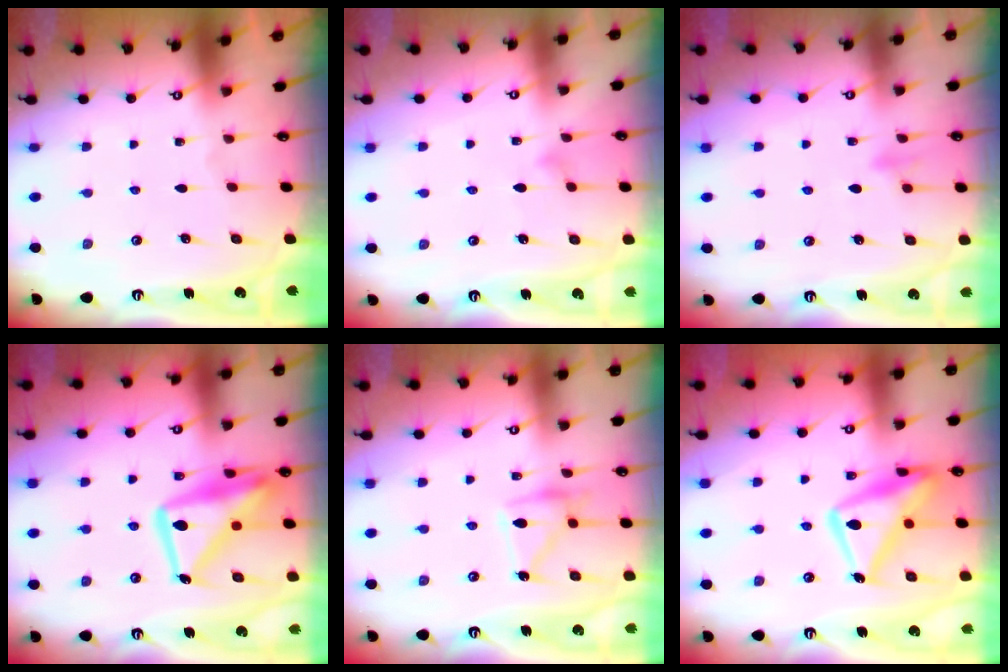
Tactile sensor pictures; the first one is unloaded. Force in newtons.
{"total": 6.5, "press": 6.5, "slide": 0.4}
{"total": 7.3, "press": 7.1, "slide": 1.5}
{"total": 19.3, "press": 19.2, "slide": 2.0}
{"total": 13.8, "press": 13.8, "slide": 0.8}
{"total": 17.6, "press": 17.6, "slide": 1.4}